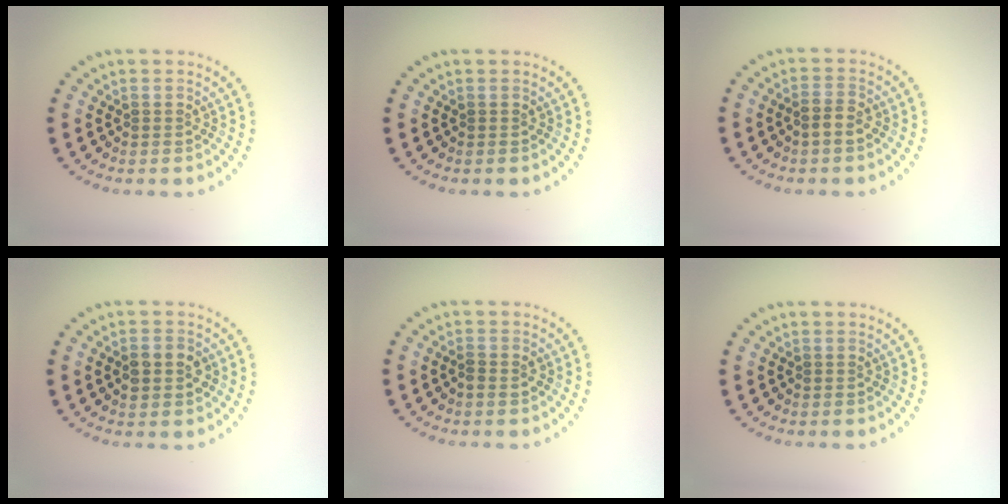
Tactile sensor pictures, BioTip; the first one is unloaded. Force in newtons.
{"total": 0.0}
{"total": 1.7, "press": 1.6, "slide": 0.5}
{"total": 3.1, "press": 3.1, "slide": 0.1}
{"total": 1.1, "press": 1.1, "slide": 0.2}
{"total": 0.0}